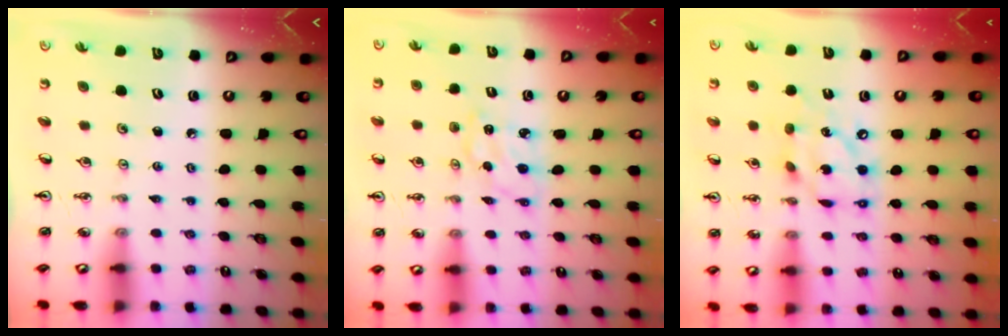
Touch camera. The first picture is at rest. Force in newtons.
{"total": 2.5, "press": 2.5, "slide": 0.3}
{"total": 14.0, "press": 14.0, "slide": 0.9}